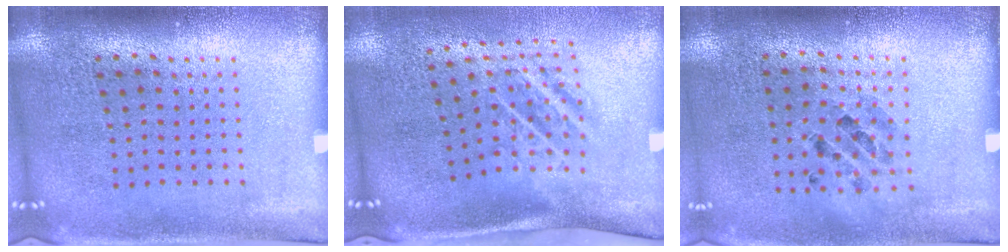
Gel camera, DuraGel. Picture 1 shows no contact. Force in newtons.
{"total": 1.8, "press": 1.1, "slide": 1.4}
{"total": 0.8, "press": 0.8, "slide": 0.0}